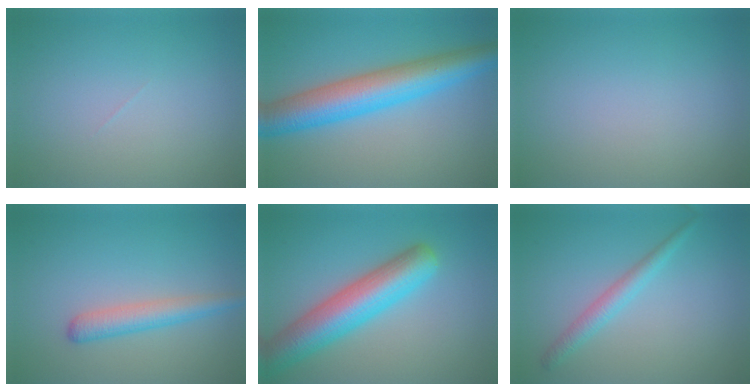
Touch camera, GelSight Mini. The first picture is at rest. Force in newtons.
{"total": 8.3, "press": 8.3, "slide": 0.2}
{"total": 0.0}
{"total": 2.9, "press": 2.9, "slide": 0.1}
{"total": 7.8, "press": 7.8, "slide": 0.3}
{"total": 2.2, "press": 2.2, "slide": 0.1}